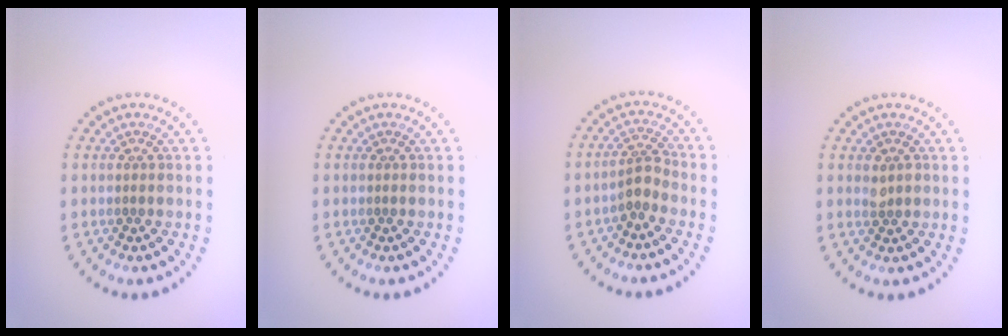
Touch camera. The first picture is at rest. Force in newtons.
{"total": 0.0}
{"total": 2.1, "press": 1.6, "slide": 1.3}
{"total": 1.1, "press": 1.1, "slide": 0.0}